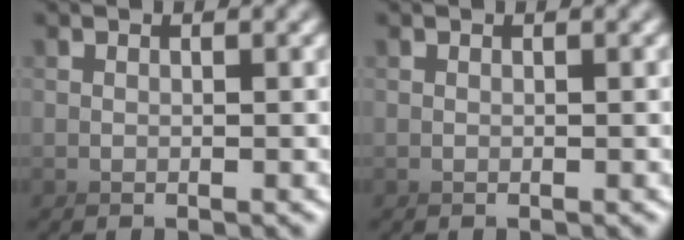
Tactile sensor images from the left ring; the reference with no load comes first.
{"total": 0.0}